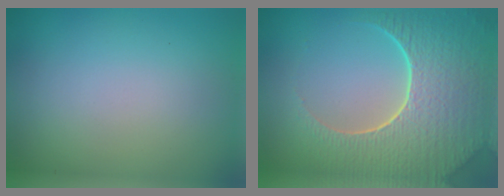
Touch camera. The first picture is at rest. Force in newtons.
{"total": 8.8, "press": 6.3, "slide": 6.2}